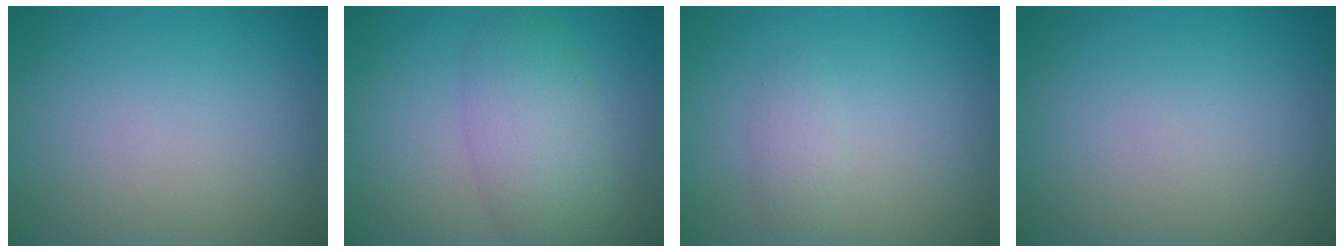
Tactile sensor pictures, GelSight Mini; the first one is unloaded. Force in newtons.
{"total": 4.7, "press": 4.7, "slide": 0.2}
{"total": 1.3, "press": 1.3, "slide": 0.1}
{"total": 0.0}